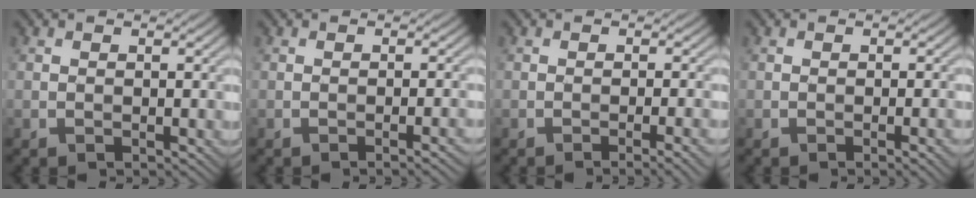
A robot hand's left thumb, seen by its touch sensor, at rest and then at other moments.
{"total": 1.6, "force": [-0.8, 0.2, 1.4], "torque": [-0.014, 0.007, -0.015]}
{"total": 2.8, "force": [-1.3, 0.4, 2.5], "torque": [-0.031, 0.008, -0.026]}
{"total": 2.0, "force": [-0.7, 0.3, 1.8], "torque": [-0.024, 0.003, -0.012]}